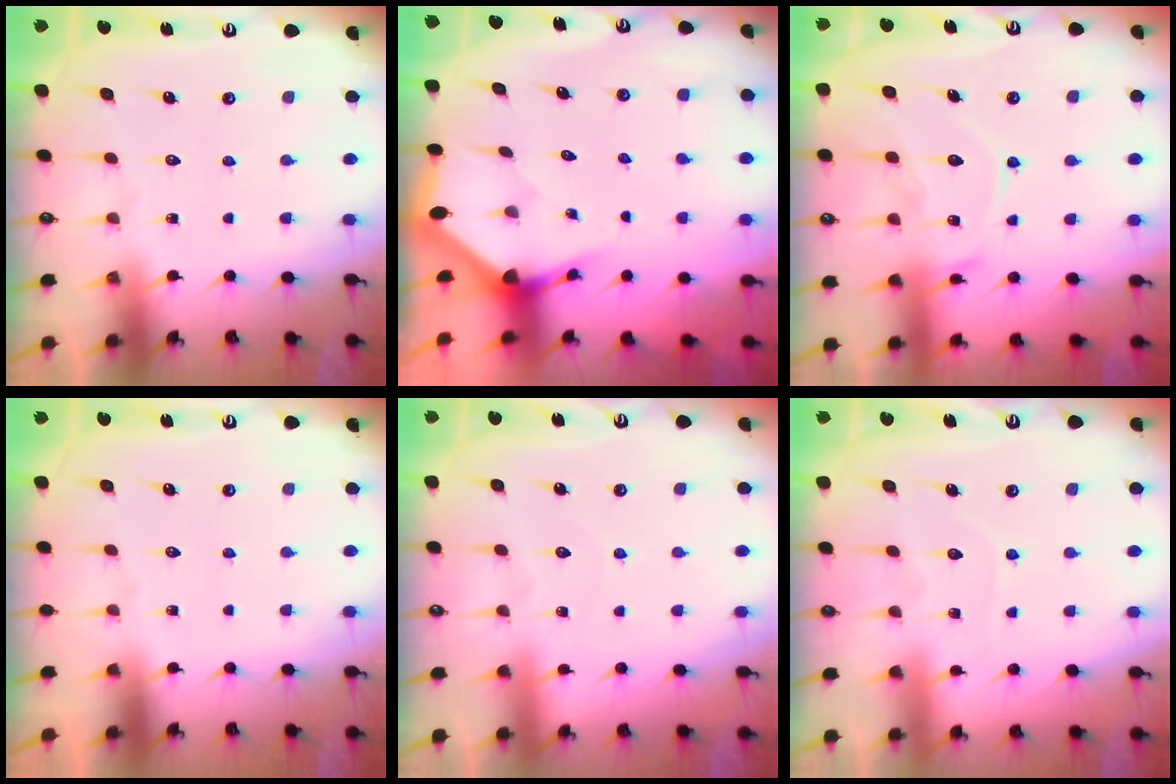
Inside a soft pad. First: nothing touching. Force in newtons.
{"total": 2.9, "press": 2.9, "slide": 0.2}
{"total": 13.4, "press": 13.4, "slide": 1.2}
{"total": 0.0}
{"total": 2.7, "press": 2.7, "slide": 0.4}
{"total": 5.0, "press": 5.0, "slide": 0.2}